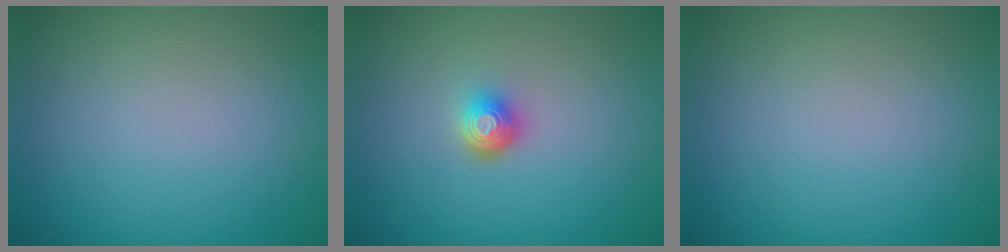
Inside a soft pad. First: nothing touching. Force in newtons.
{"total": 1.9, "press": 1.4, "slide": 1.4}
{"total": 0.0}